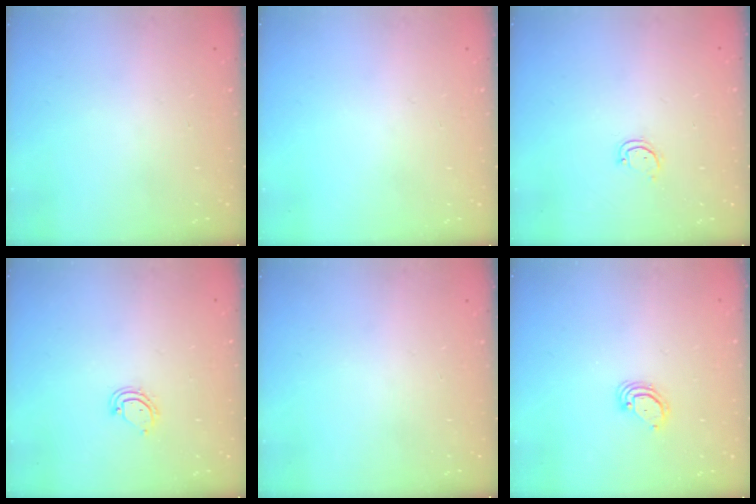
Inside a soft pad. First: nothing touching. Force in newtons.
{"total": 0.0}
{"total": 2.7, "press": 2.6, "slide": 0.3}
{"total": 5.2, "press": 5.2, "slide": 0.2}
{"total": 0.0}
{"total": 3.1, "press": 3.1, "slide": 0.2}